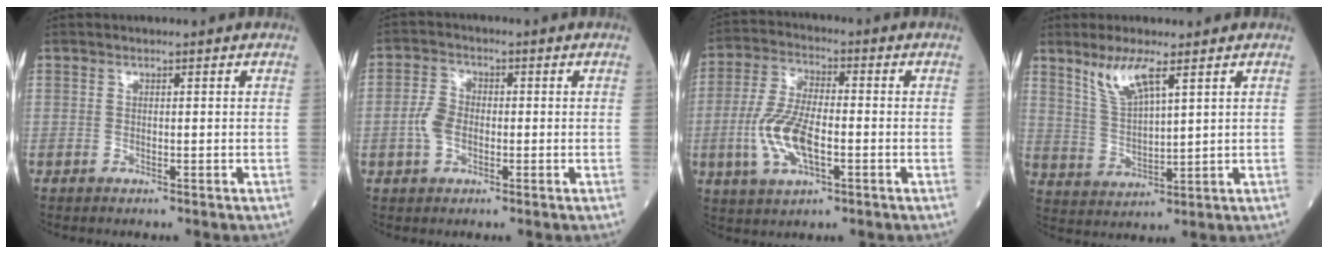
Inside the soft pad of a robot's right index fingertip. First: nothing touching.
{"total": 4.3, "force": [-0.9, 2.9, 3.0], "torque": [-0.074, 0.012, -0.023]}
{"total": 10.2, "force": [-2.5, 3.8, 9.2], "torque": [-0.202, 0.000, -0.049]}
{"total": 6.9, "force": [4.4, 1.0, 5.2], "torque": [-0.111, -0.005, 0.094]}